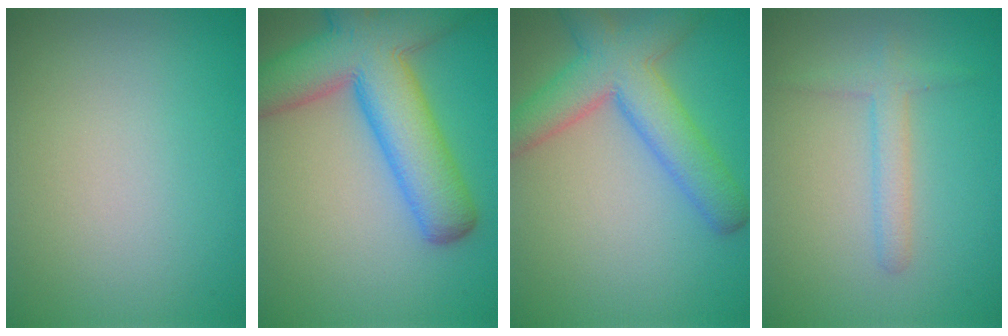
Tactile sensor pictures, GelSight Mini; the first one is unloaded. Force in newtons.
{"total": 10.8, "press": 10.7, "slide": 0.8}
{"total": 7.1, "press": 7.1, "slide": 0.3}
{"total": 2.0, "press": 2.0, "slide": 0.1}